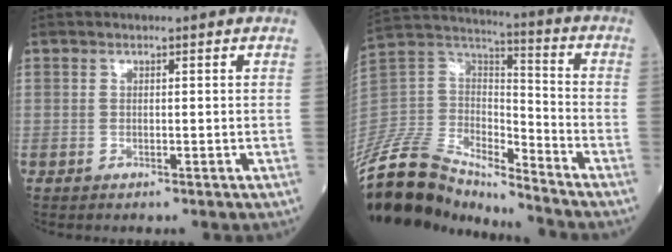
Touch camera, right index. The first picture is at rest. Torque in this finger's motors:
{"motor_torque": [0.17, -0.96, 0.57, 0.15]}